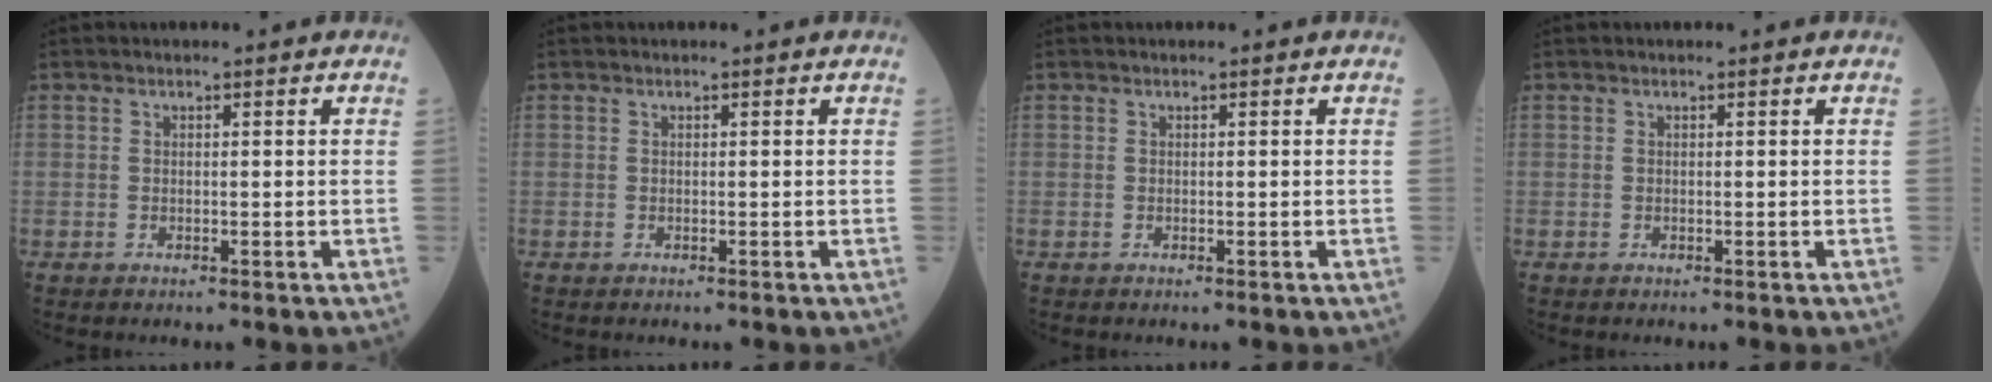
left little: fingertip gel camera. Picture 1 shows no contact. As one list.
[{"total": 0.0}, {"total": 0.0}, {"total": 0.0}]